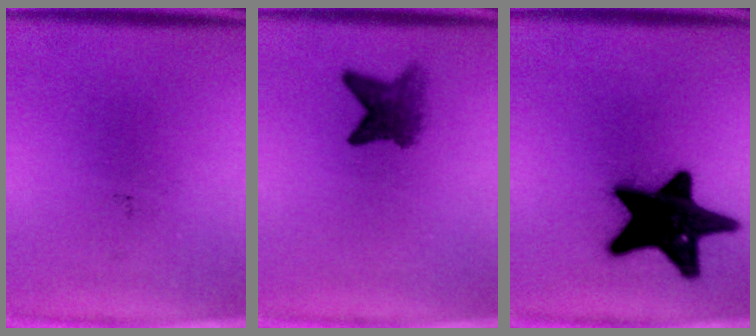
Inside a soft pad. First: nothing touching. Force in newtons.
{"total": 4.1}
{"total": 18.9}